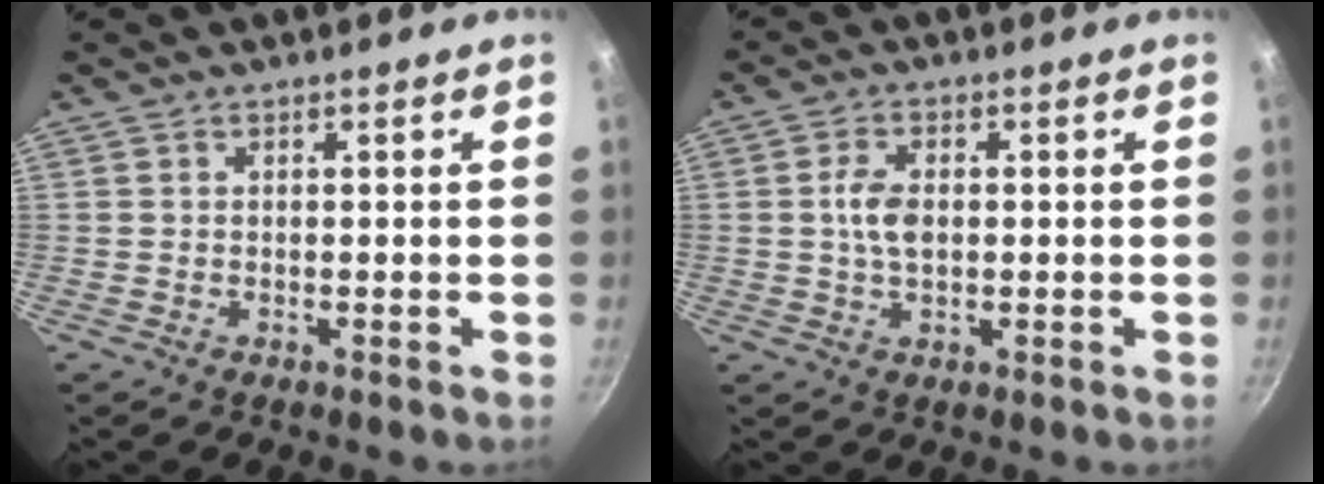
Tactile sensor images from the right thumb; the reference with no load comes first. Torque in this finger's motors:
{"motor_torque": [1.04, 1.10, 0.65, 0.17, 0.06]}